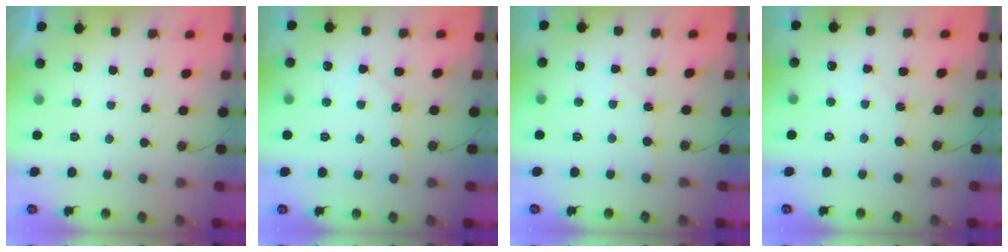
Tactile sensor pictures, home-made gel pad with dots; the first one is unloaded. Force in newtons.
{"total": 6.7, "press": 6.7, "slide": 0.8}
{"total": 2.8, "press": 2.7, "slide": 0.4}
{"total": 3.0, "press": 2.9, "slide": 0.5}